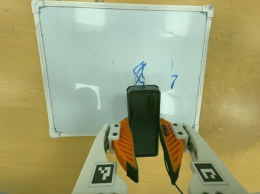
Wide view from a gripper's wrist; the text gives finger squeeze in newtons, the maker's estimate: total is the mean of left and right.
{"total": 8.3, "left": 7.2, "right": 9.4}